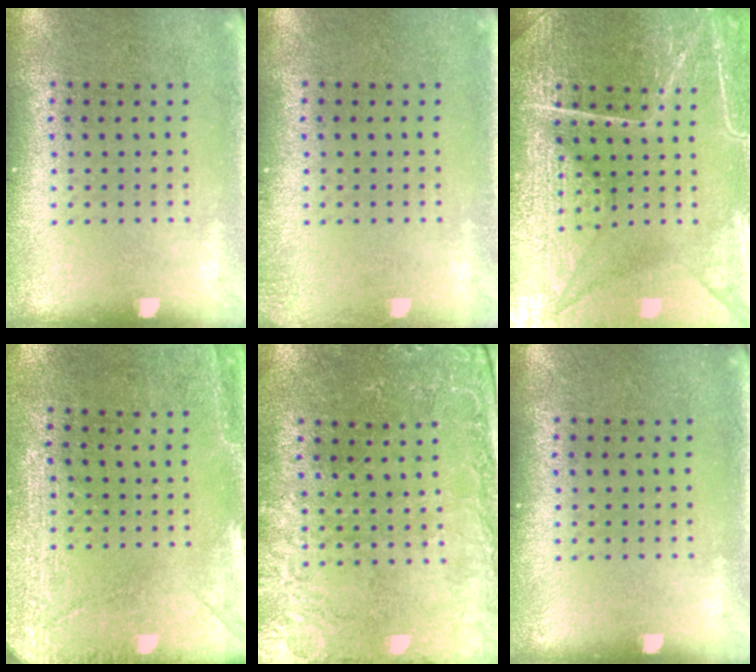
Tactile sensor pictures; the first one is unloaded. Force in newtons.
{"total": 0.8, "press": 0.8, "slide": 0.1}
{"total": 7.0, "press": 6.9, "slide": 0.8}
{"total": 3.0, "press": 2.7, "slide": 1.3}
{"total": 0.6, "press": 0.4, "slide": 0.4}
{"total": 0.0}